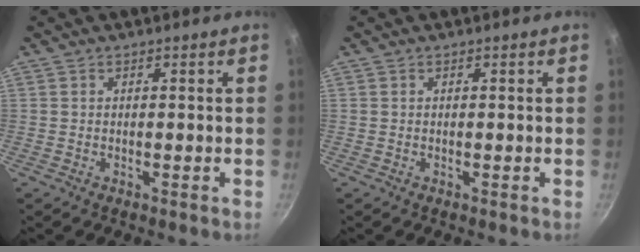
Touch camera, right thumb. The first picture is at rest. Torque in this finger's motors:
{"motor_torque": [-0.08, 0.08, -0.01, 0.10, 0.00]}